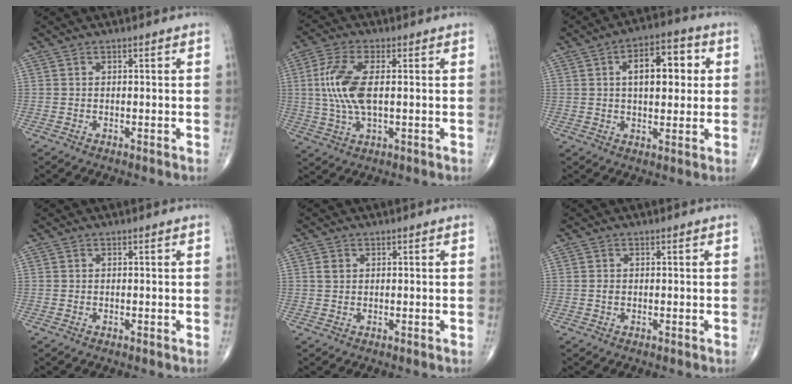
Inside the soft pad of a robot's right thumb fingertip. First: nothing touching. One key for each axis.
{"total": 10.2, "fx": 0.8, "fy": 4.3, "fz": 9.2, "tx": -0.209, "ty": 0.002, "tz": 0.017}
{"total": 11.0, "fx": 2.2, "fy": 5.7, "fz": 9.1, "tx": -0.108, "ty": 0.013, "tz": 0.028}
{"total": 0.0}
{"total": 1.4, "fx": 0.4, "fy": 1.1, "fz": 0.7, "tx": -0.013, "ty": 0.002, "tz": 0.010}
{"total": 0.7, "fx": -0.1, "fy": 0.5, "fz": 0.4, "tx": -0.006, "ty": 0.000, "tz": -0.002}